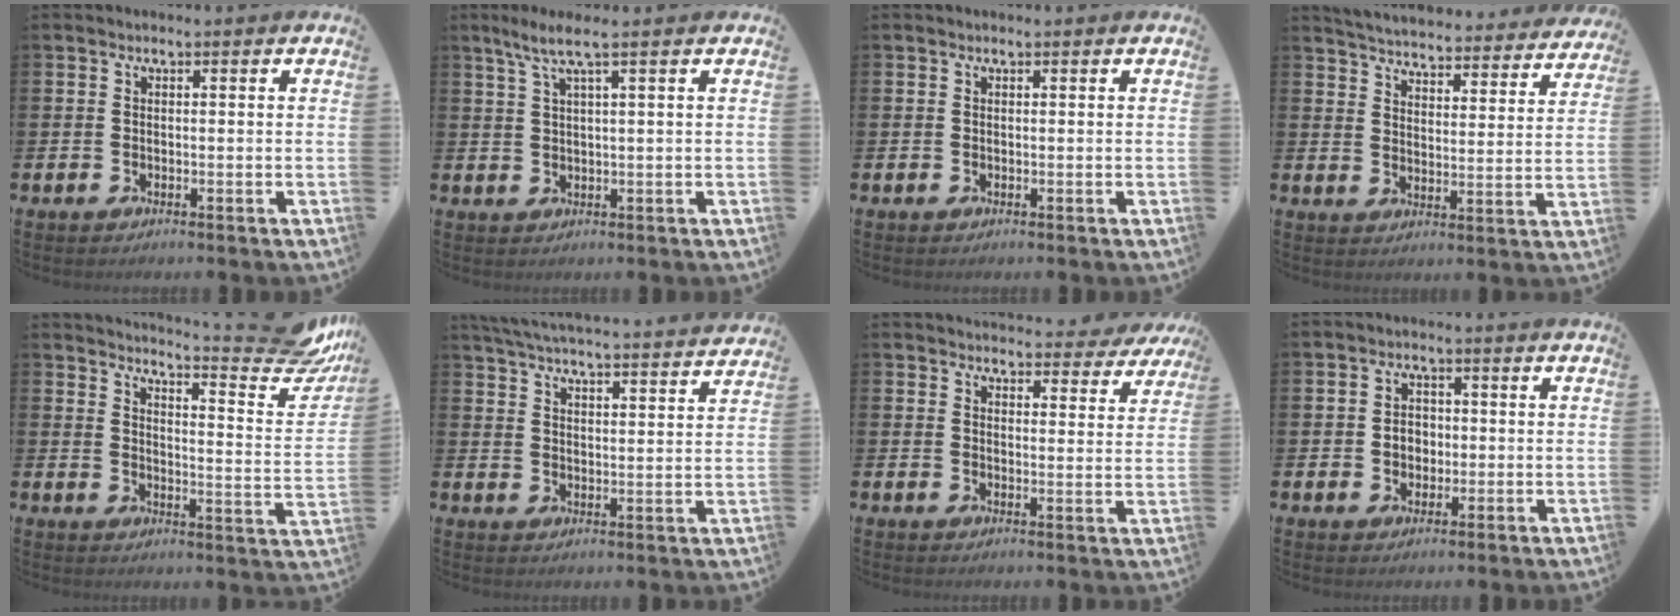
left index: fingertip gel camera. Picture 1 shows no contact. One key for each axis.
{"total": 4.0, "fx": 2.4, "fy": 0.1, "fz": 3.1, "tx": -0.068, "ty": 0.003, "tz": 0.041}
{"total": 0.0}
{"total": 4.8, "fx": 4.7, "fy": 0.4, "fz": 0.4, "tx": -0.023, "ty": -0.045, "tz": 0.077}
{"total": 5.7, "fx": 4.8, "fy": 0.4, "fz": 3.1, "tx": -0.032, "ty": -0.063, "tz": 0.064}
{"total": 5.5, "fx": 5.4, "fy": -0.1, "fz": 1.0, "tx": -0.039, "ty": -0.043, "tz": 0.093}
{"total": 4.1, "fx": 3.9, "fy": 0.9, "fz": 0.3, "tx": -0.003, "ty": -0.025, "tz": 0.069}
{"total": 2.8, "fx": -0.1, "fy": 2.4, "fz": 1.3, "tx": -0.012, "ty": 0.001, "tz": -0.010}